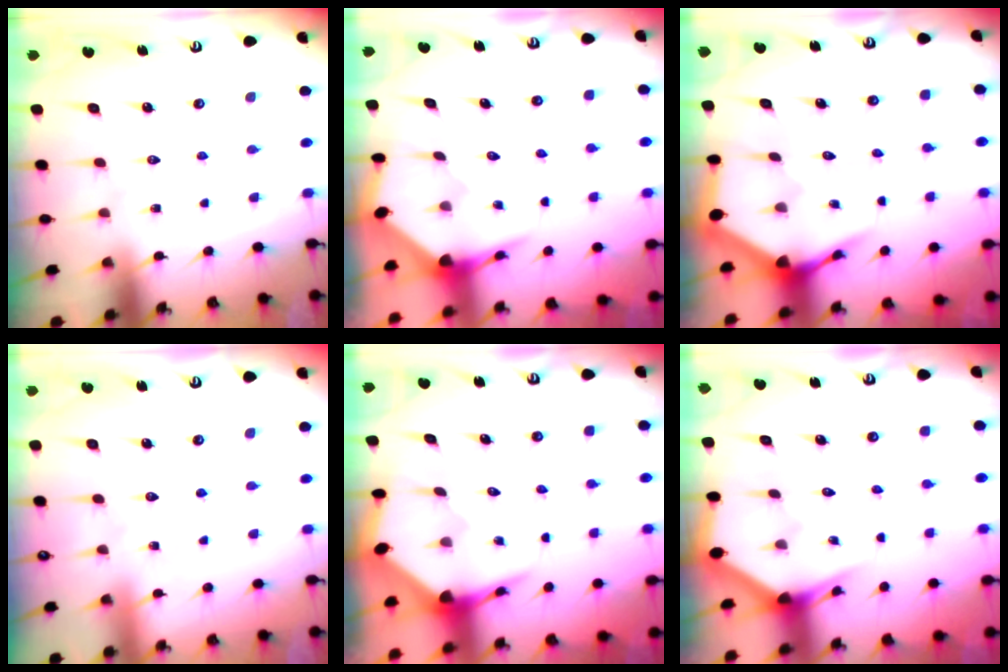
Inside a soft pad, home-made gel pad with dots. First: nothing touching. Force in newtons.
{"total": 3.7, "press": 3.6, "slide": 0.4}
{"total": 3.8, "press": 3.8, "slide": 0.5}
{"total": 3.0, "press": 3.0, "slide": 0.2}
{"total": 3.7, "press": 3.6, "slide": 0.4}
{"total": 3.0, "press": 3.0, "slide": 0.1}